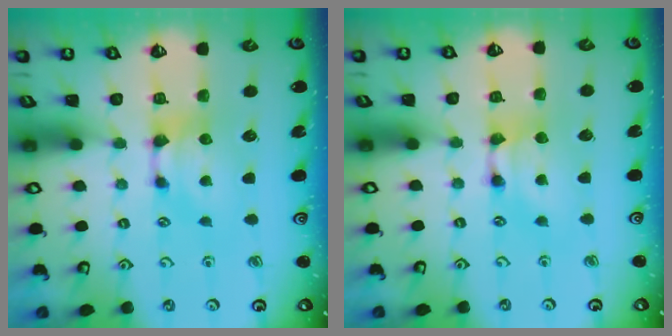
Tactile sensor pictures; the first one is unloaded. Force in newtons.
{"total": 1.8, "press": 1.8, "slide": 0.2}